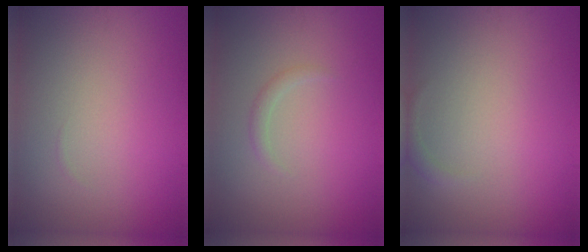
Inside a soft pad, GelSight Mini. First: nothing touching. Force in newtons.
{"total": 0.8, "press": 0.8, "slide": 0.1}
{"total": 0.7, "press": 0.7, "slide": 0.1}